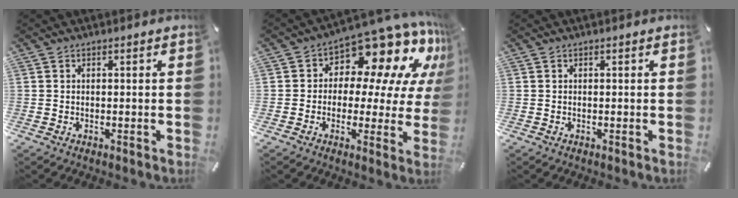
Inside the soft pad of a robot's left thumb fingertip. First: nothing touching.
{"total": 14.0, "force": [8.6, 7.4, 8.1], "torque": [-0.116, -0.083, 0.145]}
{"total": 0.0}